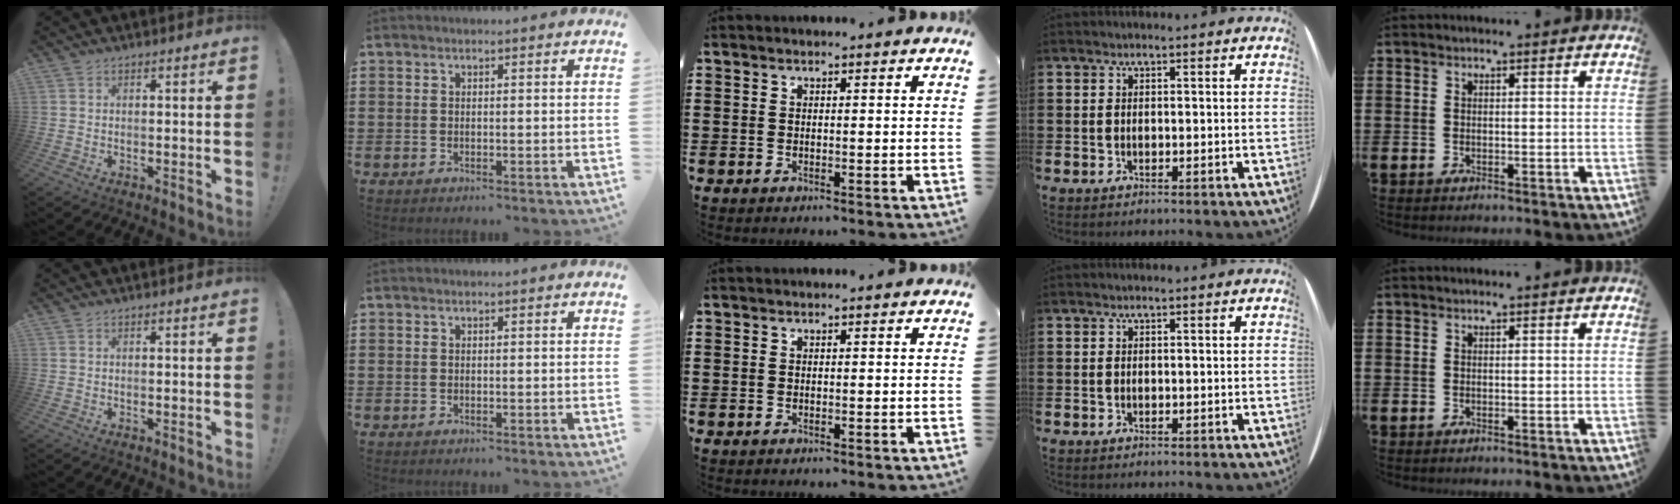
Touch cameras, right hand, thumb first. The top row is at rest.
{}